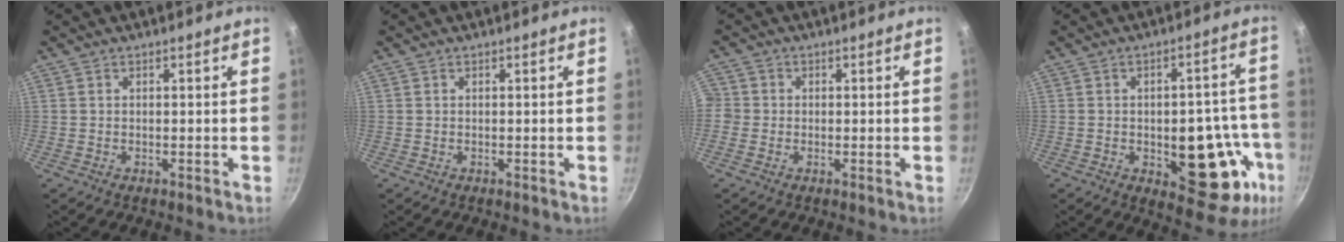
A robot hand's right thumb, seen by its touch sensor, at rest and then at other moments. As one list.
[{"total": 0.0}, {"total": 3.1, "force": [-0.7, 2.9, 0.7], "torque": [-0.002, 0.007, -0.021]}, {"total": 17.7, "force": [-4.7, 9.2, 14.4], "torque": [-0.113, 0.017, -0.056]}]